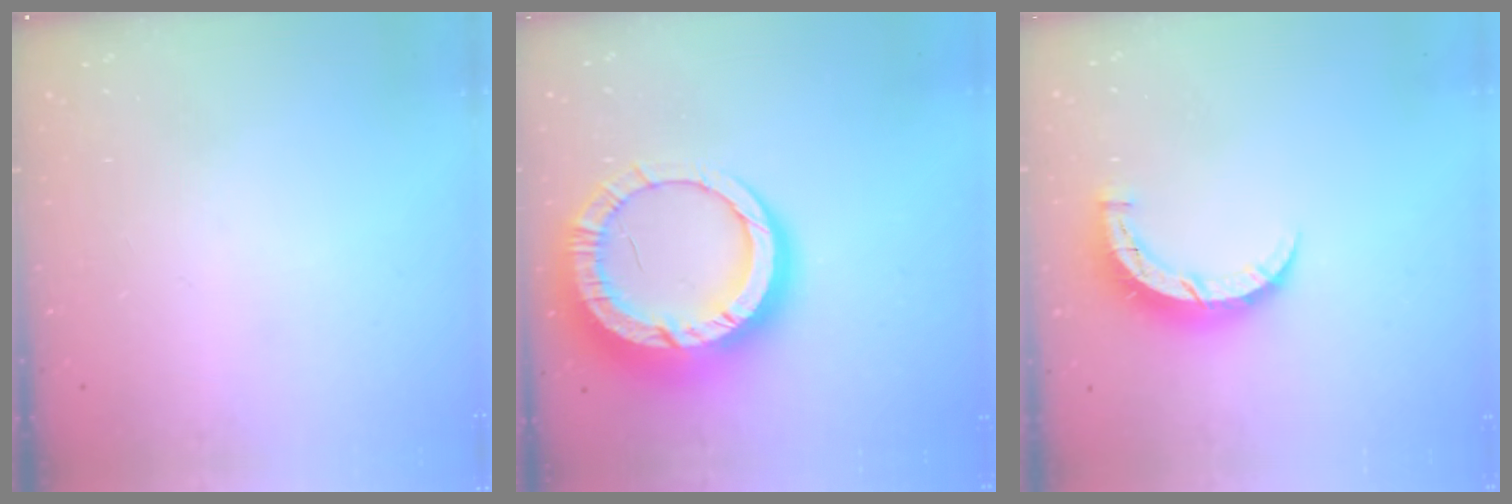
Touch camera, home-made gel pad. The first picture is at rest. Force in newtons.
{"total": 20.6, "press": 20.5, "slide": 1.9}
{"total": 7.5, "press": 7.5, "slide": 0.5}